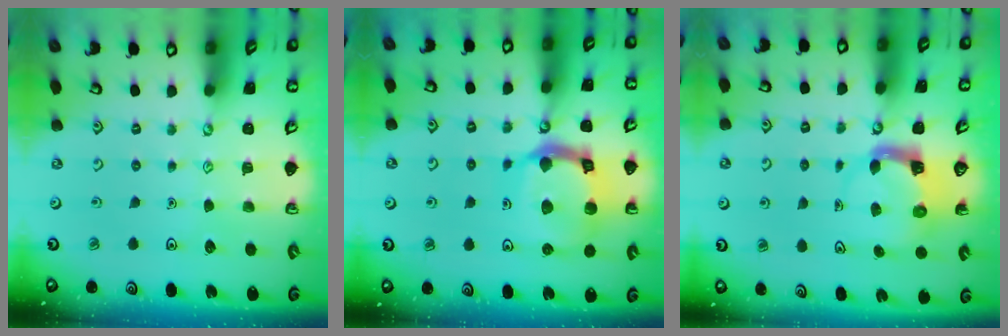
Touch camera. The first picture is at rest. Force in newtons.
{"total": 17.6, "press": 17.5, "slide": 2.1}
{"total": 4.0, "press": 4.0, "slide": 0.5}